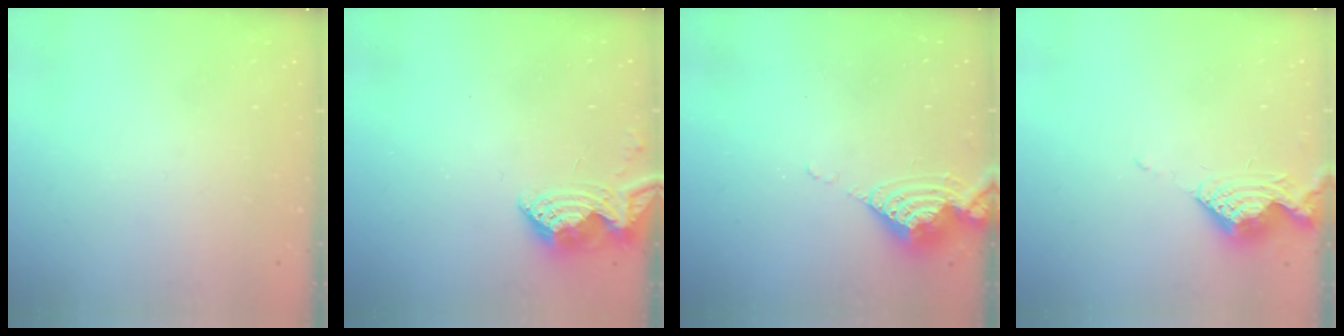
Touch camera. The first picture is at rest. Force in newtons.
{"total": 7.0, "press": 6.9, "slide": 0.8}
{"total": 7.9, "press": 7.8, "slide": 0.8}
{"total": 8.0, "press": 8.0, "slide": 0.4}